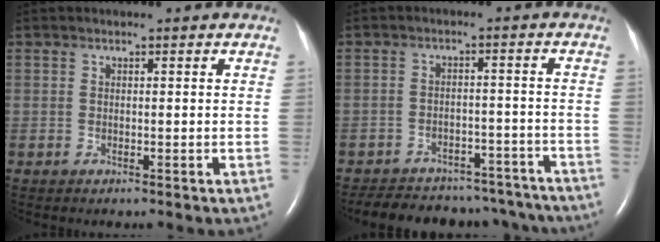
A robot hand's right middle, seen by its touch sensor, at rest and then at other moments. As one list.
[{"total": 19.0, "force": [-16.8, 7.2, 5.3], "torque": [-0.106, 0.012, -0.207]}]